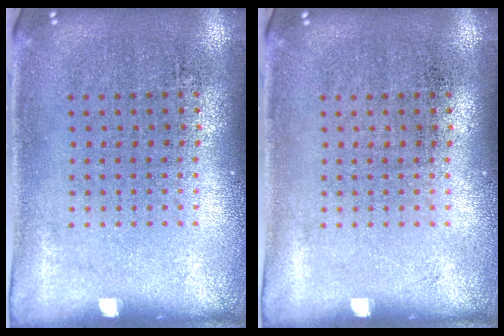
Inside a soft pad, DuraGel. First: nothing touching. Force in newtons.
{"total": 0.0}